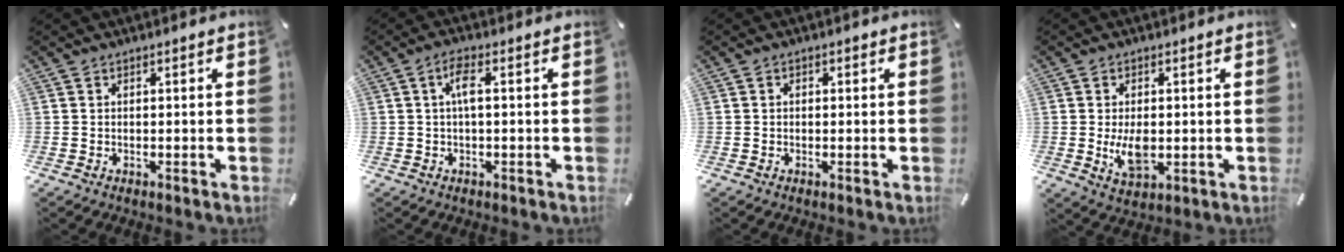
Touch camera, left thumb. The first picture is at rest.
{"total": 4.1, "force": [0.3, 1.1, 4.0], "torque": [-0.079, 0.007, 0.003]}
{"total": 0.8, "force": [0.0, 0.7, 0.3], "torque": [-0.006, 0.006, -0.002]}
{"total": 7.0, "force": [-0.4, 4.1, 5.7], "torque": [-0.127, -0.008, -0.011]}